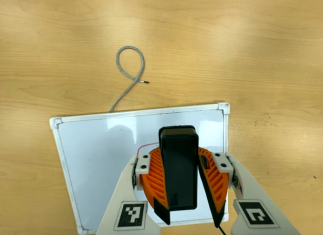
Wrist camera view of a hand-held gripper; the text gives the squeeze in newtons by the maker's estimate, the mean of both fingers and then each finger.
{"total": 8.6, "left": 8.5, "right": 8.6}